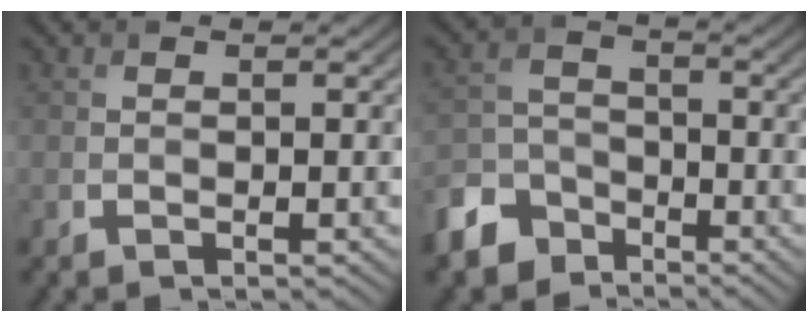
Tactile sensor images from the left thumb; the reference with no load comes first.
{"total": 6.7, "force": [-4.9, 3.9, 2.3], "torque": [-0.055, -0.005, -0.115]}